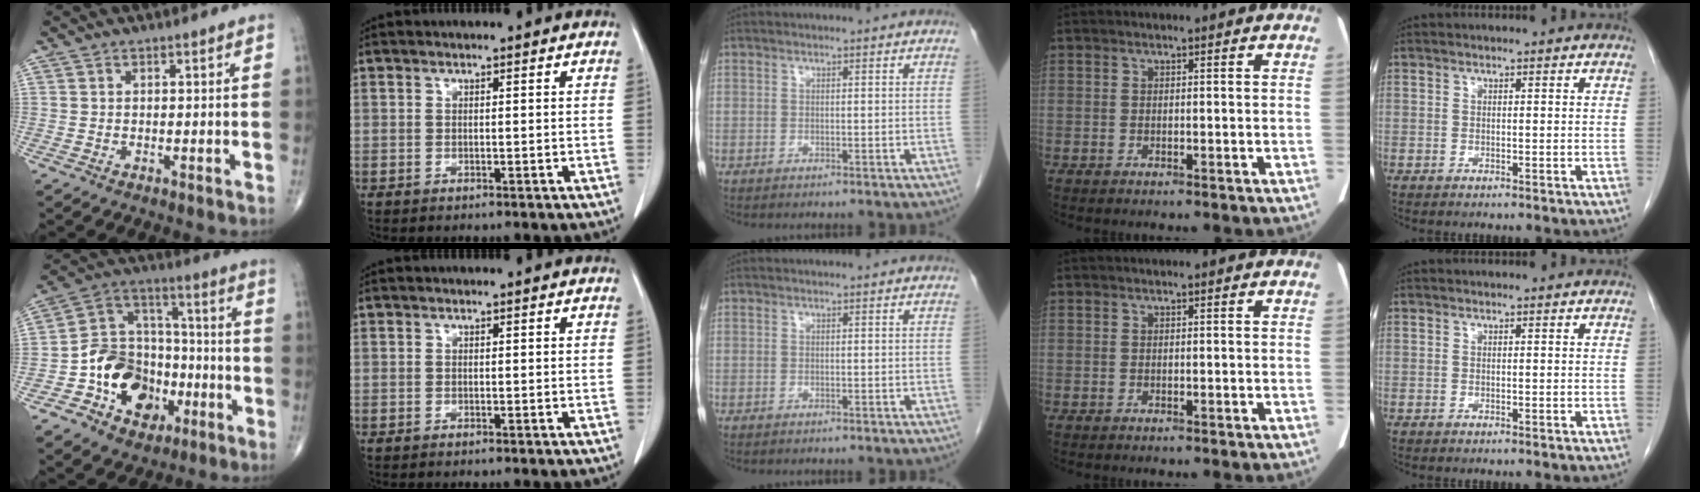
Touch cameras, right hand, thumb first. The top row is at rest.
{"thumb": {"total": 17.1, "force": [-6.1, 13.2, 9.1], "torque": [-0.106, 0.067, -0.099]}}